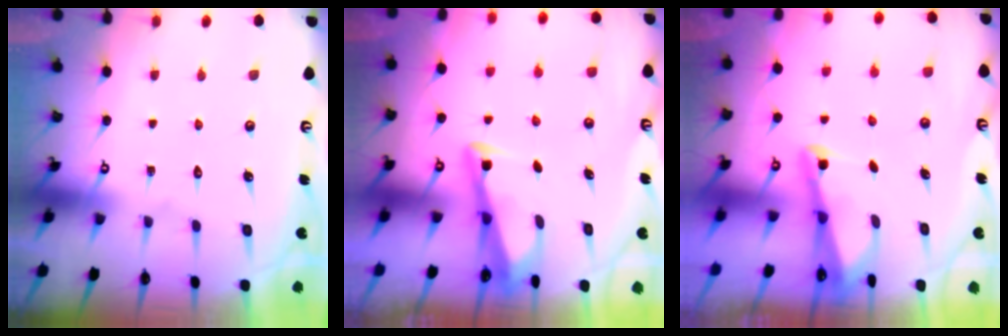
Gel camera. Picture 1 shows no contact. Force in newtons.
{"total": 3.3, "press": 3.3, "slide": 0.3}
{"total": 2.2, "press": 2.2, "slide": 0.3}